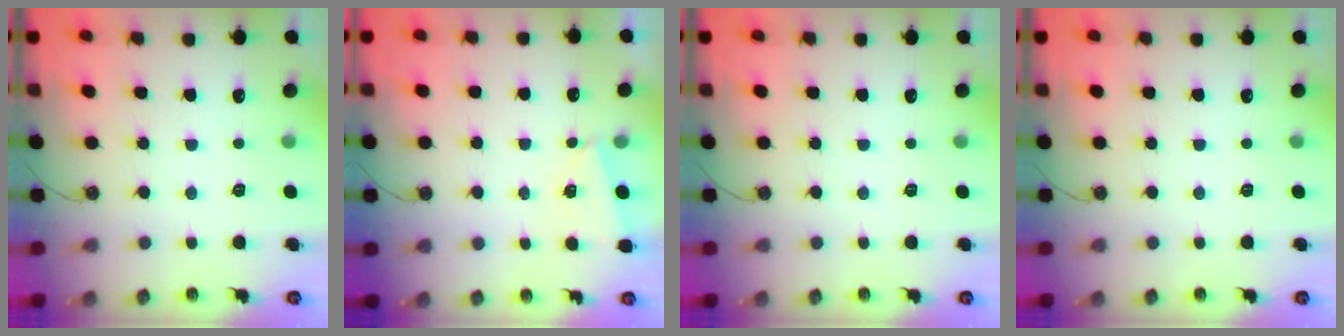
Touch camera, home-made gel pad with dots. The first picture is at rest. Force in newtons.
{"total": 2.1, "press": 0.8, "slide": 1.9}
{"total": 0.0}
{"total": 0.0}